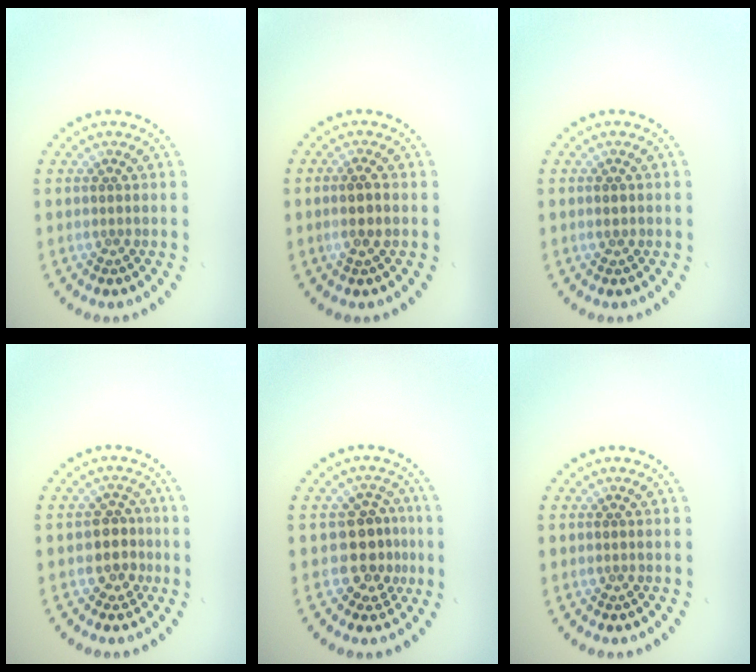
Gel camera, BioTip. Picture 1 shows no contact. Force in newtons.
{"total": 1.5, "press": 1.3, "slide": 0.7}
{"total": 1.0, "press": 1.0, "slide": 0.0}
{"total": 2.5, "press": 2.2, "slide": 1.1}
{"total": 3.3, "press": 2.8, "slide": 1.6}
{"total": 0.0}